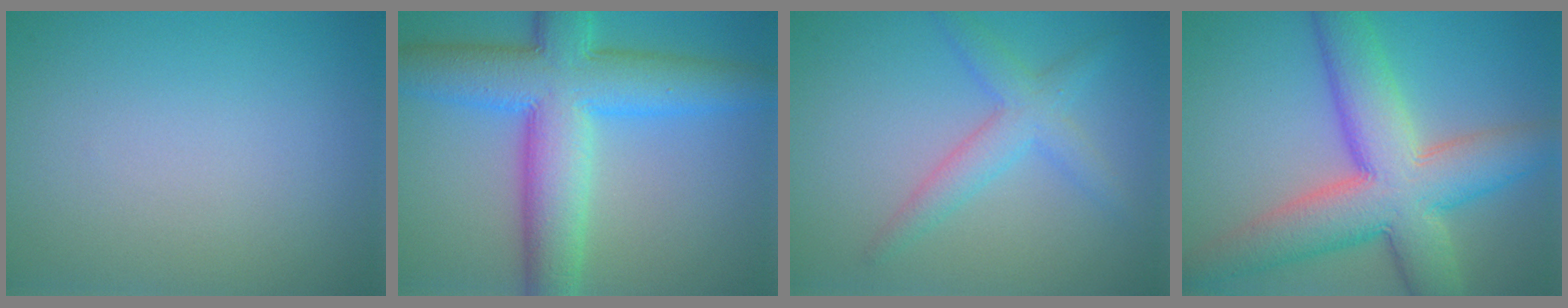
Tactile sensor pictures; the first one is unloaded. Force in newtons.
{"total": 10.6, "press": 10.6, "slide": 0.2}
{"total": 3.3, "press": 3.3, "slide": 0.1}
{"total": 10.4, "press": 10.4, "slide": 0.6}